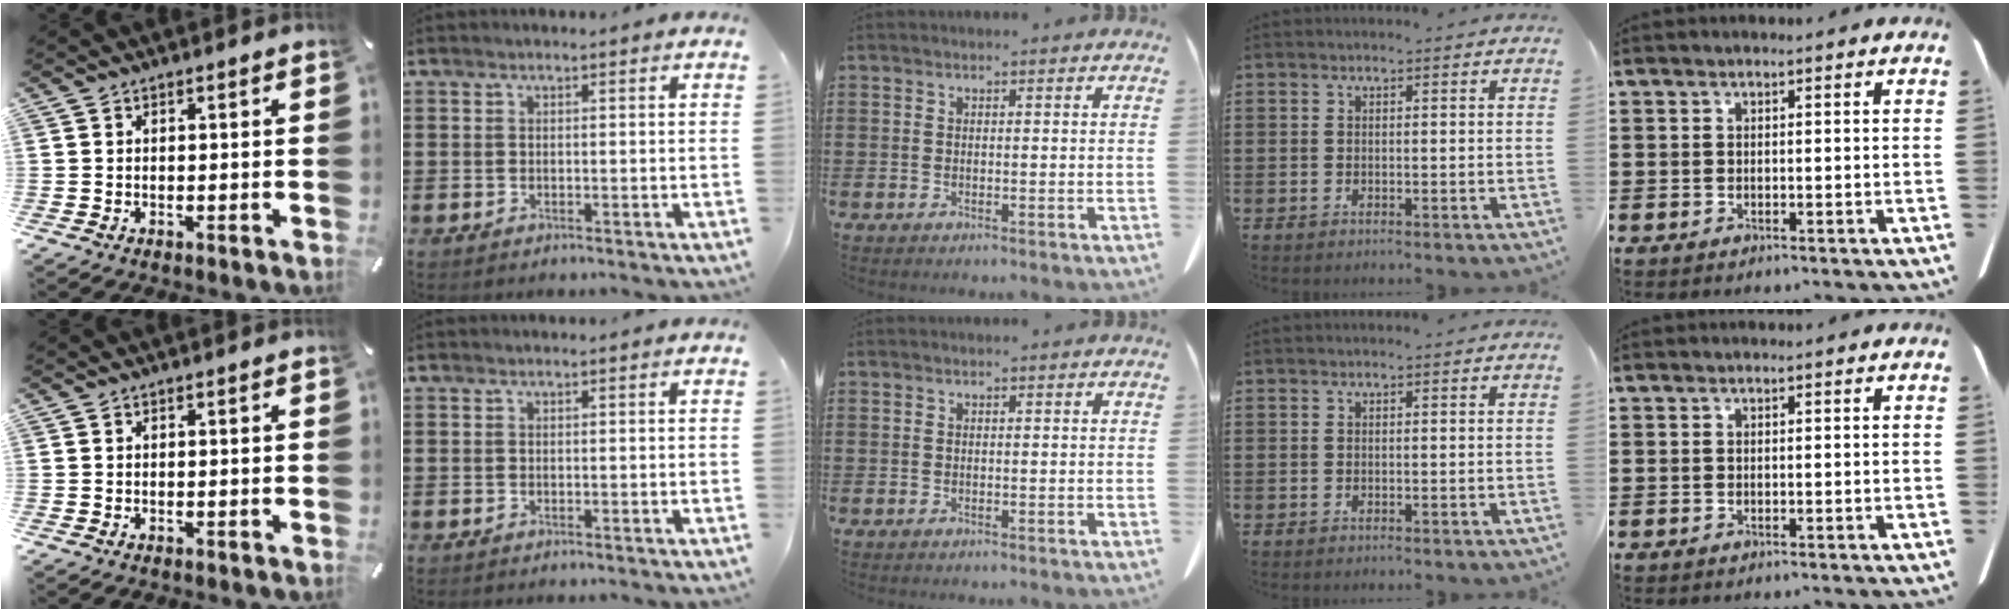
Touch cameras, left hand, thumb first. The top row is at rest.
{}